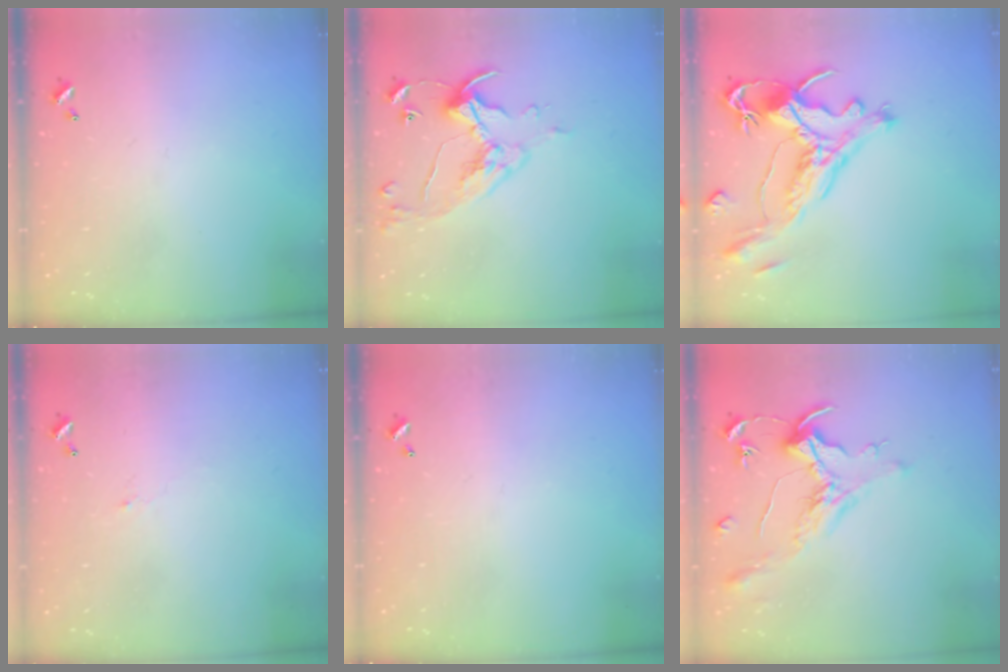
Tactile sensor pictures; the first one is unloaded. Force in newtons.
{"total": 6.8, "press": 6.7, "slide": 0.8}
{"total": 2.1, "press": 1.6, "slide": 1.3}
{"total": 0.8, "press": 0.7, "slide": 0.5}
{"total": 0.0}
{"total": 1.6, "press": 1.4, "slide": 0.7}